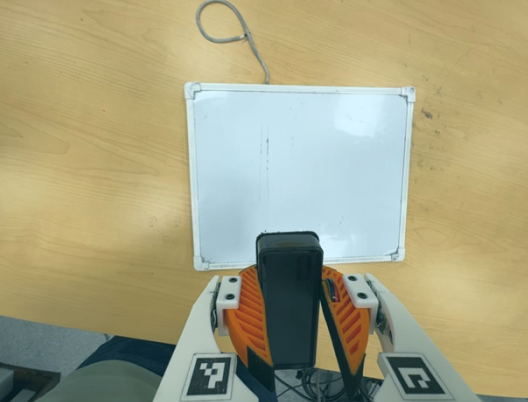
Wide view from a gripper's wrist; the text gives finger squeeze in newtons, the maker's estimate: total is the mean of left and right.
{"total": 11.5, "left": 10.9, "right": 12.1}